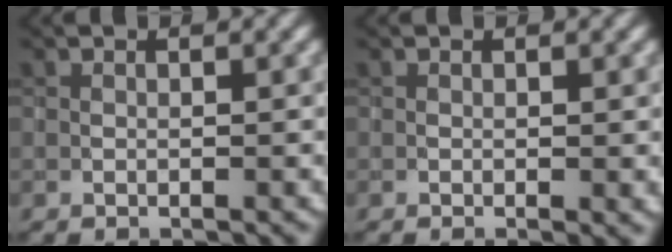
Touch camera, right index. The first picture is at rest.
{"total": 0.8, "force": [-0.1, 0.1, 0.7], "torque": [-0.007, -0.005, -0.002]}